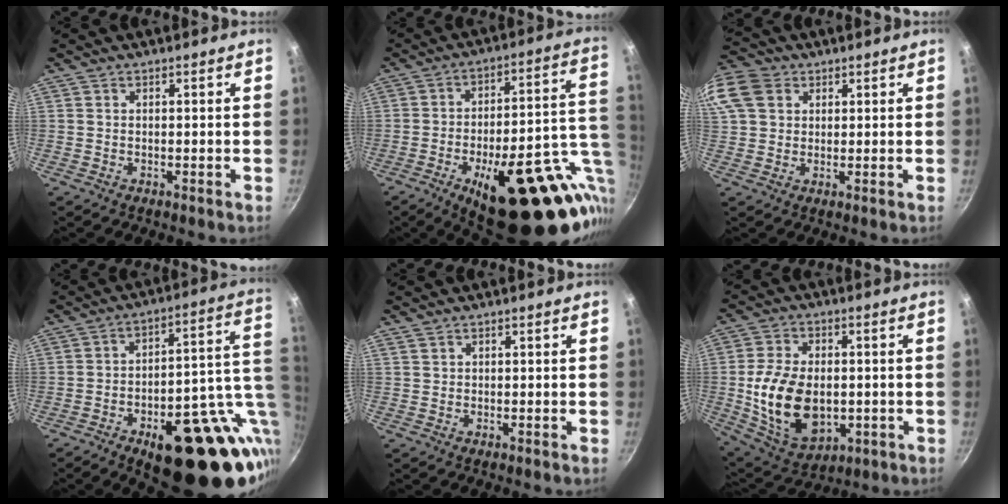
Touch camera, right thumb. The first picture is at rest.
{"total": 28.2, "force": [-9.4, 10.9, 24.2], "torque": [-0.285, 0.023, -0.122]}
{"total": 16.4, "force": [6.0, 13.0, 8.2], "torque": [-0.200, 0.034, 0.108]}
{"total": 26.0, "force": [-6.8, 11.3, 22.4], "torque": [-0.242, 0.018, -0.080]}
{"total": 0.5, "force": [0.4, 0.3, 0.1], "torque": [-0.002, 0.000, 0.007]}
{"total": 16.7, "force": [-1.4, 10.9, 12.6], "torque": [-0.218, -0.004, -0.007]}